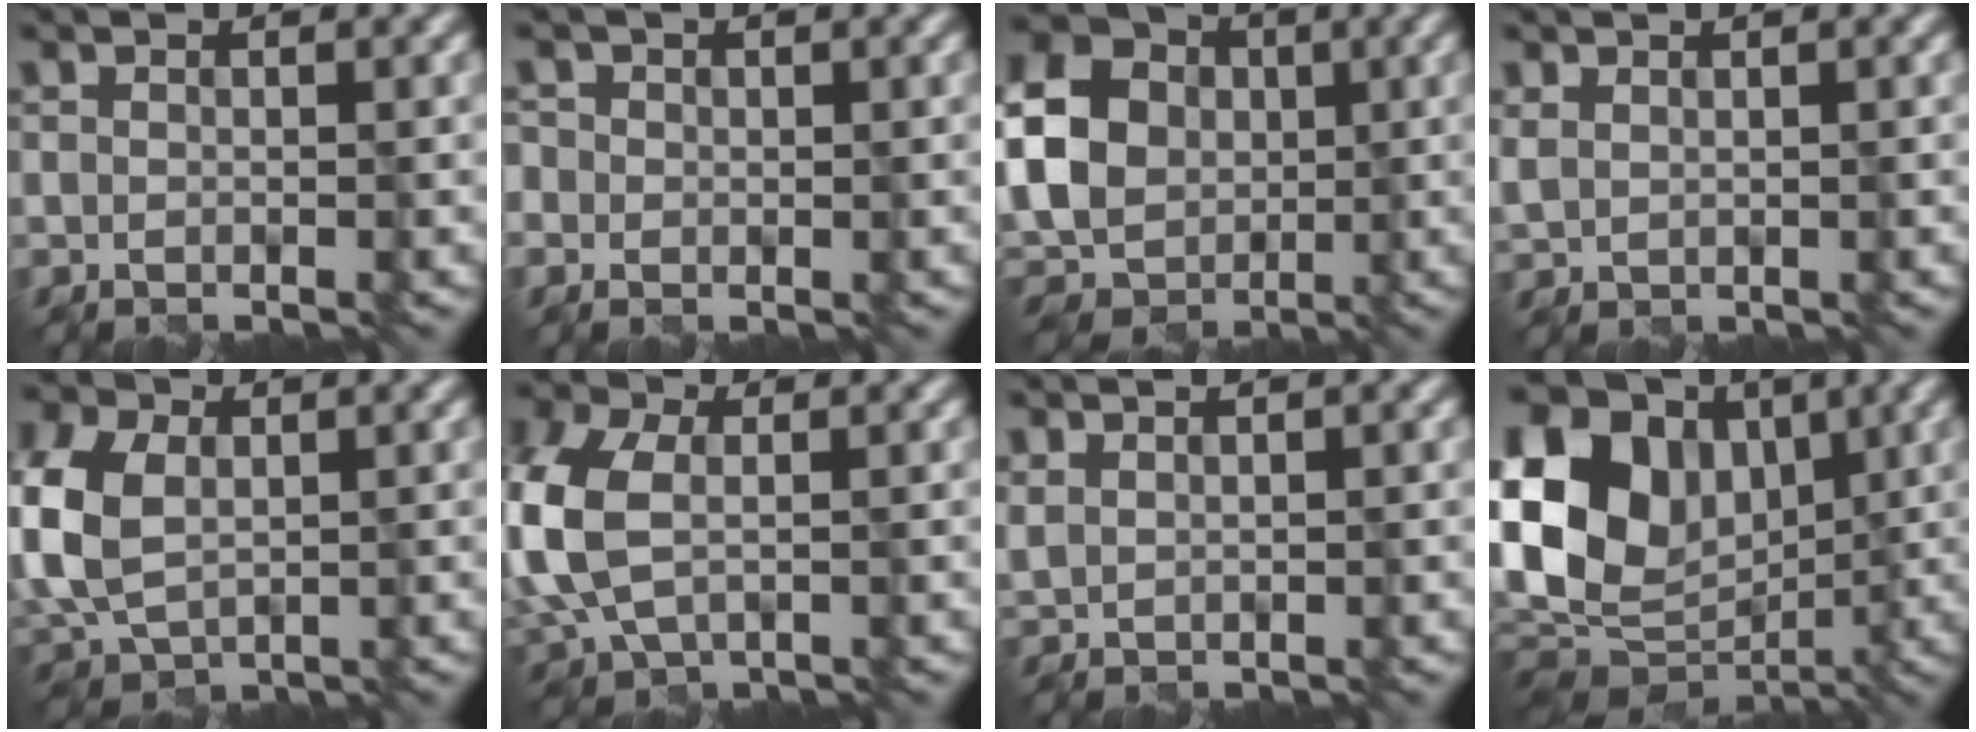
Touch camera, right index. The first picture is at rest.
{"total": 1.0, "force": [-0.3, 0.8, -0.4], "torque": [-0.003, 0.003, -0.002]}
{"total": 10.0, "force": [0.9, 8.8, 4.6], "torque": [-0.144, 0.011, 0.008]}
{"total": 0.8, "force": [0.7, -0.1, -0.3], "torque": [-0.014, 0.004, 0.026]}
{"total": 6.9, "force": [0.8, 5.2, 4.5], "torque": [-0.161, 0.012, 0.017]}
{"total": 8.1, "force": [0.1, 5.6, 5.8], "torque": [-0.194, 0.003, 0.006]}
{"total": 1.0, "force": [0.7, -0.4, -0.6], "torque": [-0.009, 0.004, 0.026]}
{"total": 17.1, "force": [3.1, 13.4, 10.2], "torque": [-0.230, 0.035, 0.056]}